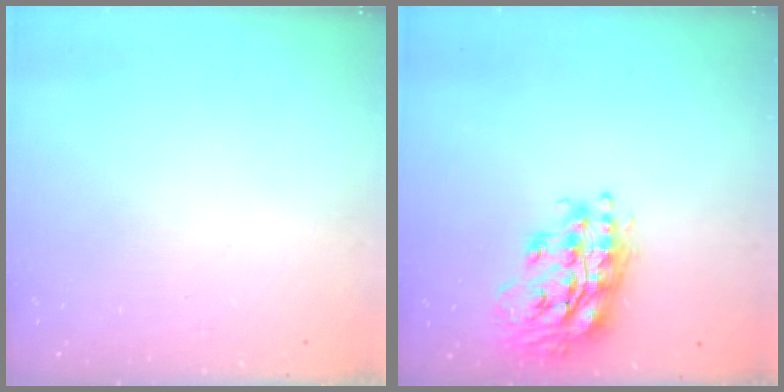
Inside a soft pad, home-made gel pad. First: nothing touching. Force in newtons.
{"total": 18.8, "press": 18.8, "slide": 1.5}